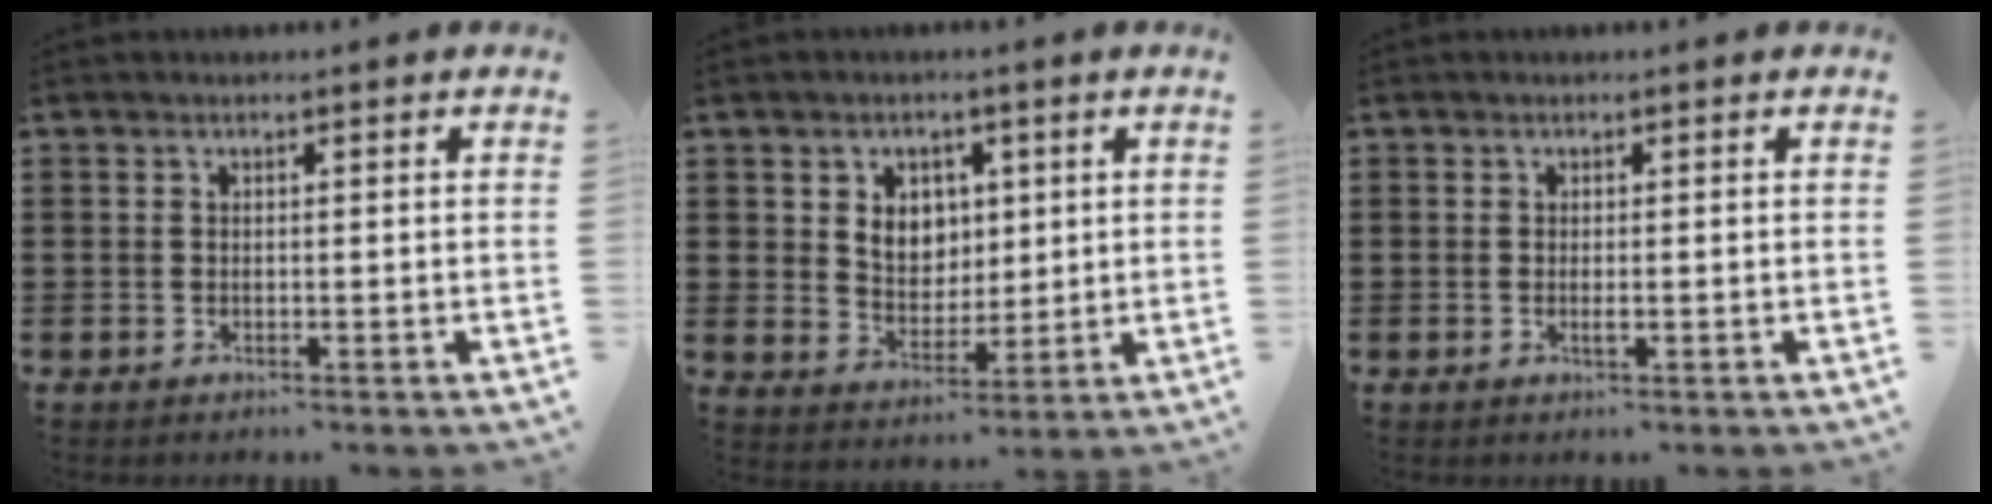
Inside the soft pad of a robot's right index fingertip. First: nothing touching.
{"total": 5.0, "force": [1.8, 4.3, 1.7], "torque": [-0.038, 0.007, 0.028]}
{"total": 1.0, "force": [-0.2, 0.1, 1.0], "torque": [-0.026, -0.007, -0.005]}